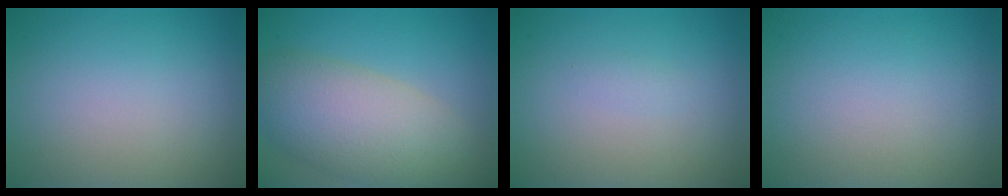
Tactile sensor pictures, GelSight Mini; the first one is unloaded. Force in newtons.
{"total": 8.3, "press": 8.2, "slide": 0.7}
{"total": 0.6, "press": 0.6, "slide": 0.0}
{"total": 0.0}